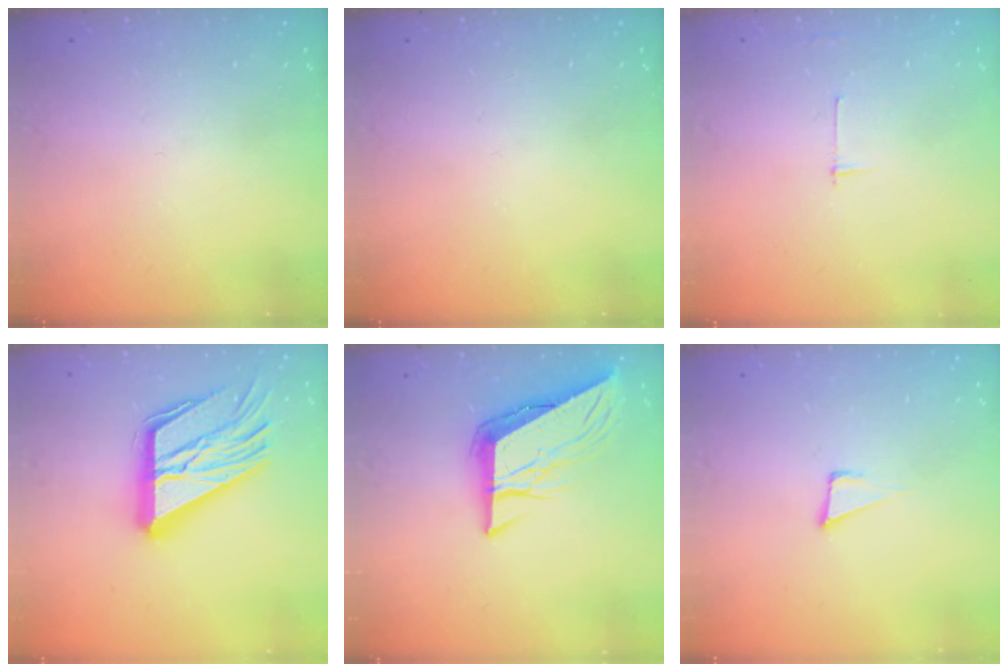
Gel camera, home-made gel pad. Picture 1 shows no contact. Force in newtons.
{"total": 0.0}
{"total": 2.7, "press": 2.7, "slide": 0.3}
{"total": 23.5, "press": 23.3, "slide": 2.3}
{"total": 9.2, "press": 9.1, "slide": 0.8}
{"total": 4.9, "press": 3.9, "slide": 3.0}